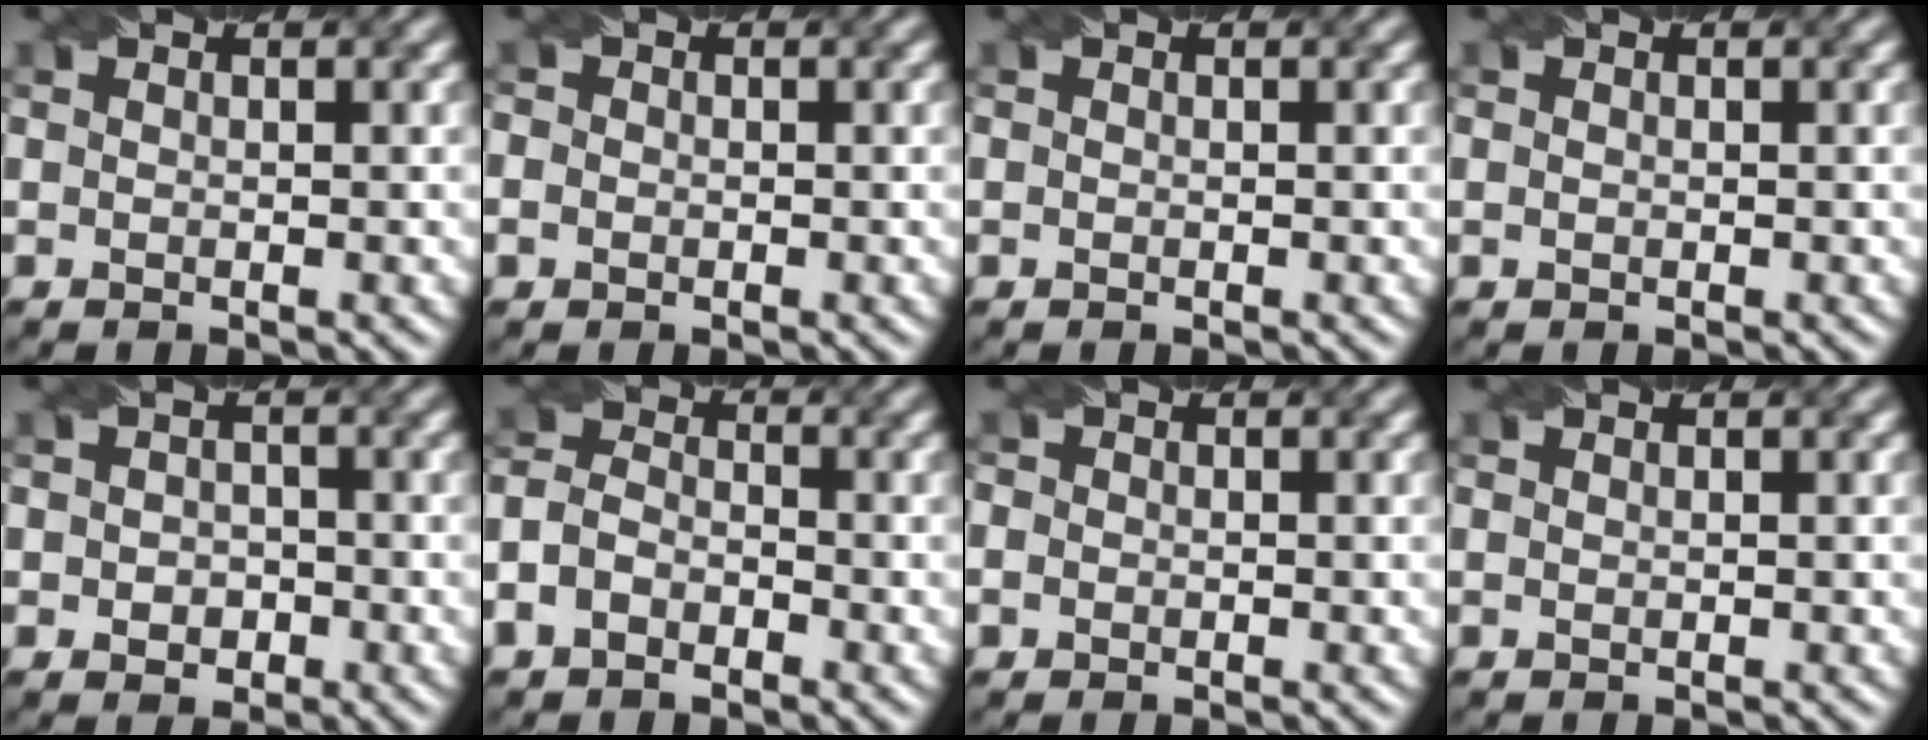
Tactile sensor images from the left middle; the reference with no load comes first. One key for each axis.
{"total": 1.3, "fx": -0.2, "fy": 1.2, "fz": 0.4, "tx": -0.006, "ty": 0.000, "tz": -0.006}
{"total": 0.0}
{"total": 0.6, "fx": 0.0, "fy": 0.5, "fz": 0.4, "tx": -0.009, "ty": 0.000, "tz": 0.001}
{"total": 2.0, "fx": -0.4, "fy": 1.6, "fz": 1.0, "tx": -0.012, "ty": -0.003, "tz": -0.010}
{"total": 3.6, "fx": -1.7, "fy": 2.5, "fz": 2.0, "tx": -0.043, "ty": 0.004, "tz": -0.042}
{"total": 1.6, "fx": -0.1, "fy": 1.5, "fz": 0.5, "tx": -0.002, "ty": 0.004, "tz": -0.007}
{"total": 0.0}